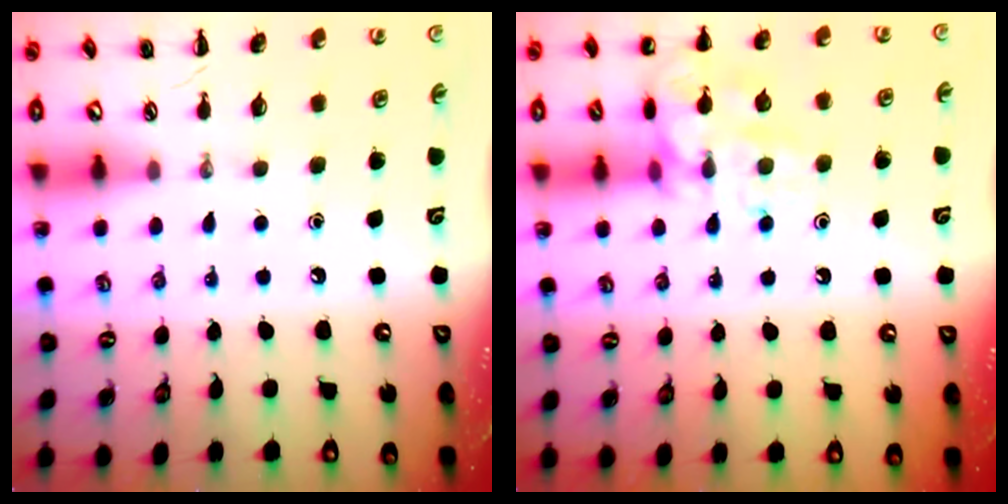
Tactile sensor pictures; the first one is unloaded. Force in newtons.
{"total": 14.7, "press": 14.7, "slide": 0.4}